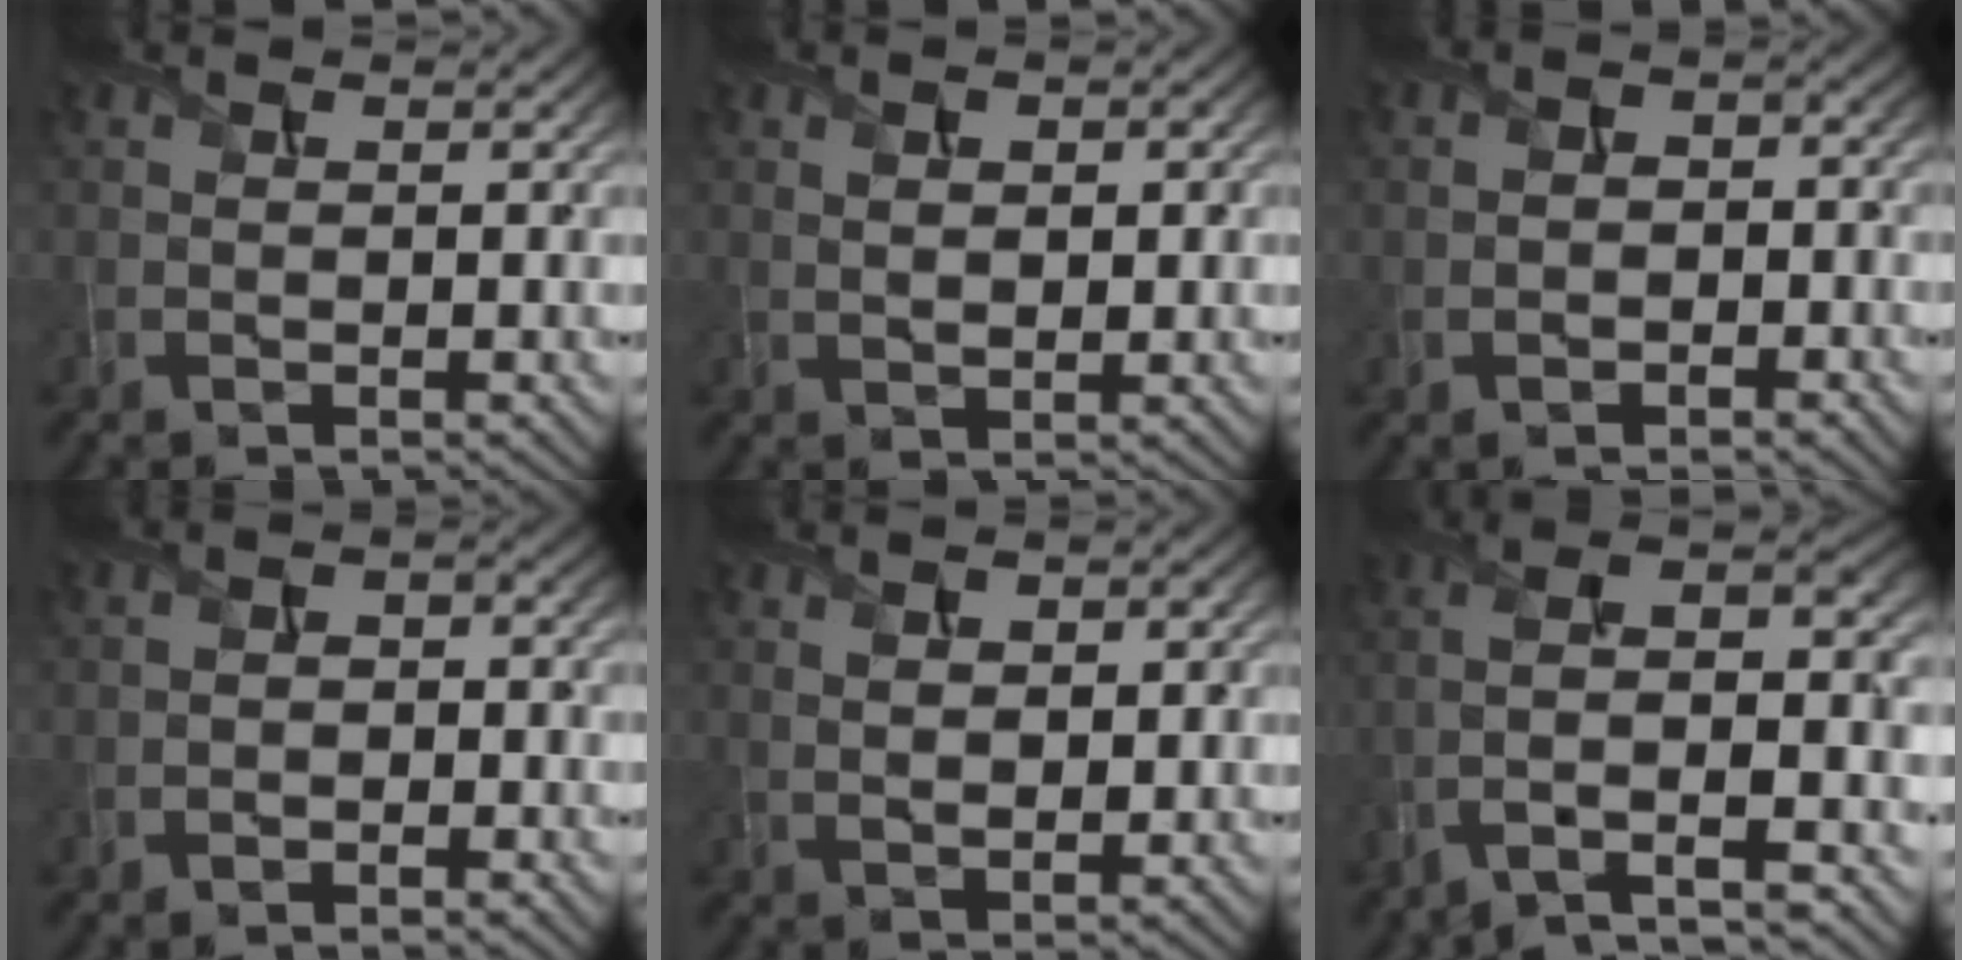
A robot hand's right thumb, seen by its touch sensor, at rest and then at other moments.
{"total": 2.5, "force": [0.6, 1.5, 1.9], "torque": [-0.024, -0.010, 0.012]}
{"total": 3.0, "force": [-1.0, 2.1, 1.9], "torque": [-0.021, 0.001, -0.023]}
{"total": 2.4, "force": [-1.4, 1.2, 1.5], "torque": [-0.014, 0.003, -0.030]}
{"total": 3.5, "force": [0.7, 2.0, 2.8], "torque": [-0.039, -0.006, 0.010]}
{"total": 13.3, "force": [-5.9, 4.9, 10.8], "torque": [-0.228, 0.002, -0.096]}